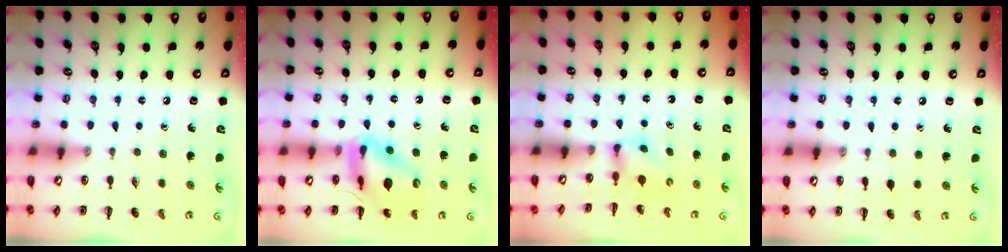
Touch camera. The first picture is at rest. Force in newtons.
{"total": 12.7, "press": 12.4, "slide": 2.7}
{"total": 2.2, "press": 1.9, "slide": 1.0}
{"total": 3.0, "press": 2.7, "slide": 1.2}